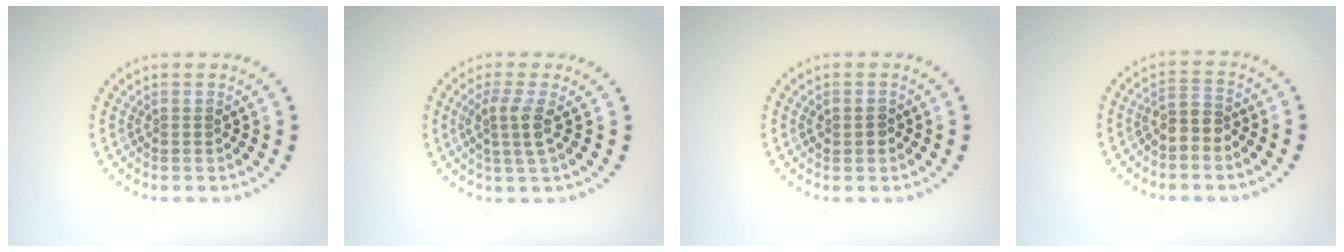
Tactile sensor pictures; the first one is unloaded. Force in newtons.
{"total": 2.6, "press": 2.1, "slide": 1.5}
{"total": 1.2, "press": 1.2, "slide": 0.2}
{"total": 2.2, "press": 1.8, "slide": 1.1}